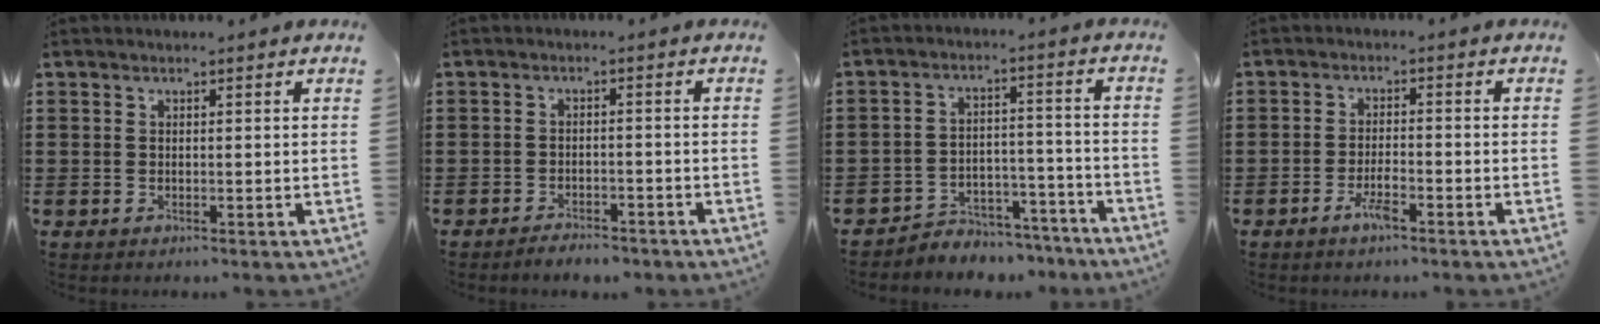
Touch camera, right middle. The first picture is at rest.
{"total": 2.5, "force": [-2.5, 0.5, 0.1], "torque": [-0.008, 0.002, -0.053]}
{"total": 5.0, "force": [-4.8, 1.5, 0.1], "torque": [-0.005, 0.018, -0.099]}
{"total": 3.4, "force": [-2.3, 0.8, 2.4], "torque": [-0.054, -0.001, -0.045]}